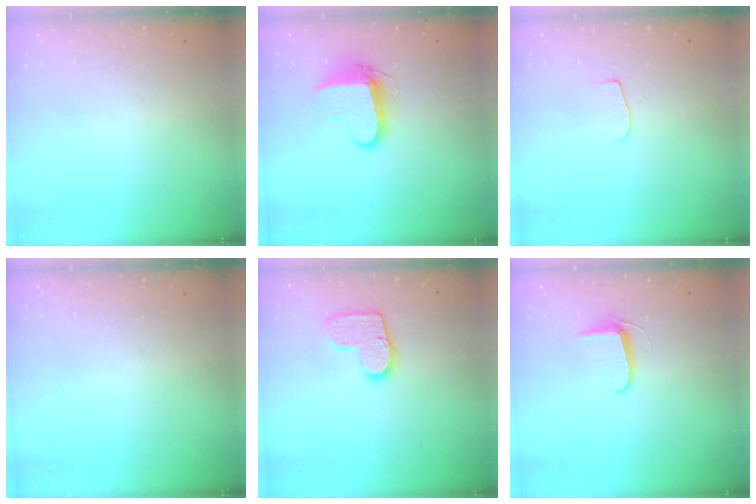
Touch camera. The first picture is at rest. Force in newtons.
{"total": 9.0, "press": 9.0, "slide": 0.5}
{"total": 3.8, "press": 3.8, "slide": 0.5}
{"total": 0.0}
{"total": 10.7, "press": 10.7, "slide": 0.6}
{"total": 6.4, "press": 6.3, "slide": 0.8}